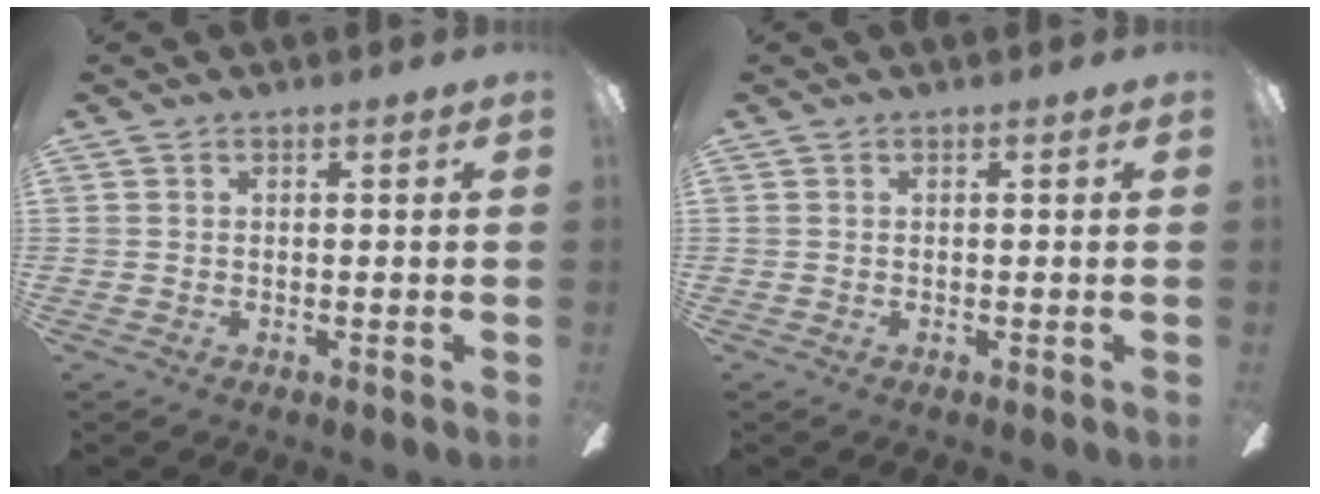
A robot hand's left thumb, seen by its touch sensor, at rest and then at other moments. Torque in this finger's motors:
{"motor_torque": [0.00, 0.00, 0.00, 0.00, 0.00]}